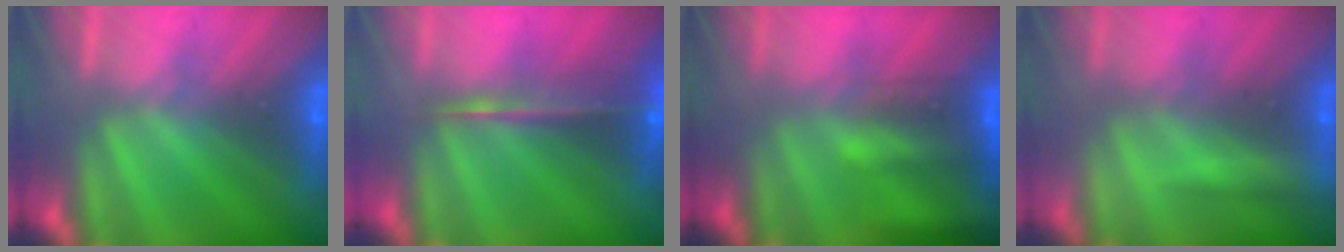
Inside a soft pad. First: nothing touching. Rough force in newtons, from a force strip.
{"total": 5.7}
{"total": 5.5}
{"total": 2.1}